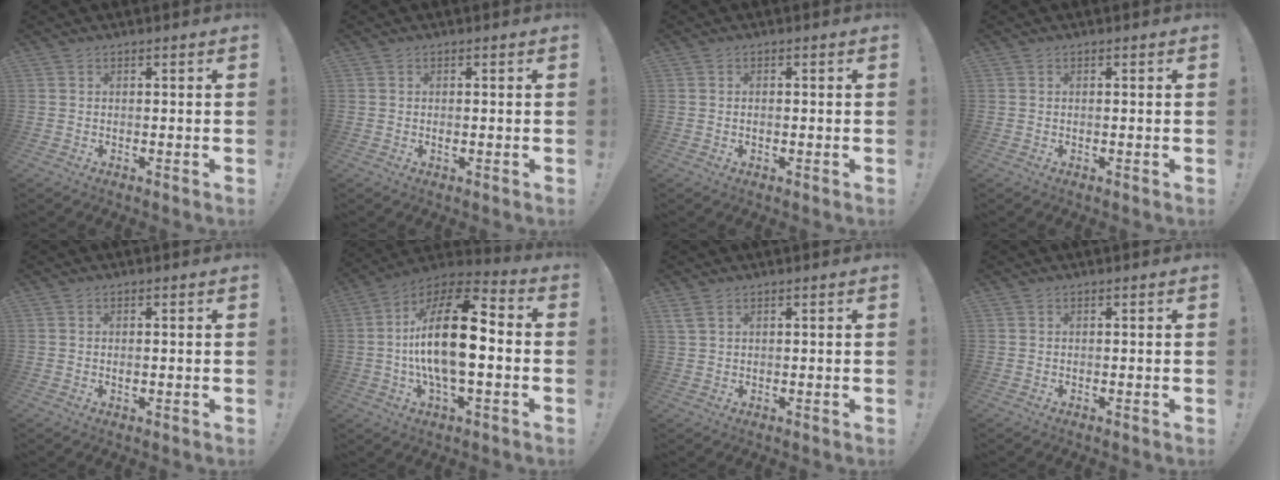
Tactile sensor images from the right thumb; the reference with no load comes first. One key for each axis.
{"total": 0.8, "fx": -0.2, "fy": 0.2, "fz": 0.8, "tx": -0.014, "ty": -0.001, "tz": -0.004}
{"total": 0.9, "fx": -0.4, "fy": 0.4, "fz": 0.7, "tx": -0.019, "ty": 0.004, "tz": -0.007}
{"total": 0.0}
{"total": 0.9, "fx": -0.2, "fy": 0.4, "fz": 0.8, "tx": -0.015, "ty": 0.001, "tz": -0.004}
{"total": 20.6, "fx": -1.0, "fy": 8.0, "fz": 19.0, "tx": -0.350, "ty": 0.008, "tz": -0.022}
{"total": 2.6, "fx": 1.5, "fy": 1.1, "fz": 1.8, "tx": -0.046, "ty": 0.003, "tz": 0.030}
{"total": 0.0}